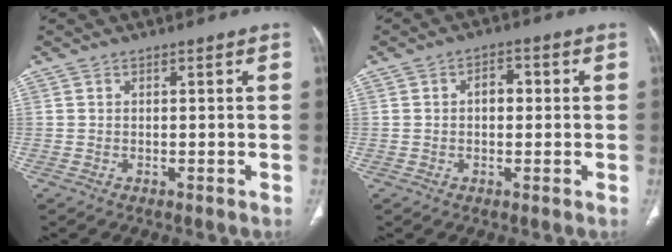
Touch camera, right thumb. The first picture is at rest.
{"total": 3.6, "force": [0.3, 2.4, 2.7], "torque": [-0.032, 0.014, 0.000]}